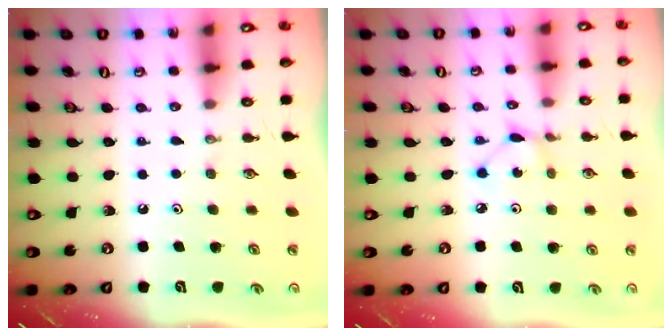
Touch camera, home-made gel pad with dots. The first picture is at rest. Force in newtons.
{"total": 2.3, "press": 2.3, "slide": 0.1}